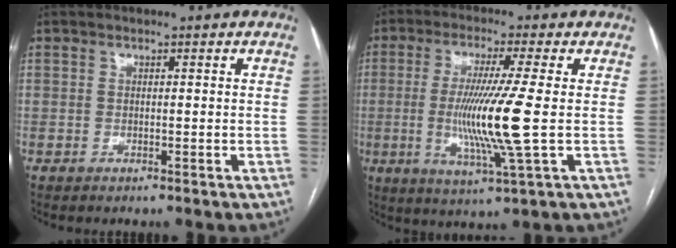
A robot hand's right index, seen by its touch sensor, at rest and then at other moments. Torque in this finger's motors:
{"motor_torque": [1.53, 0.37, 0.41, 0.21]}